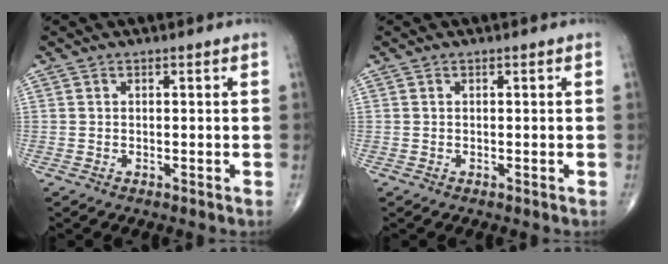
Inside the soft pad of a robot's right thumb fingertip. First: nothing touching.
{"total": 0.0}